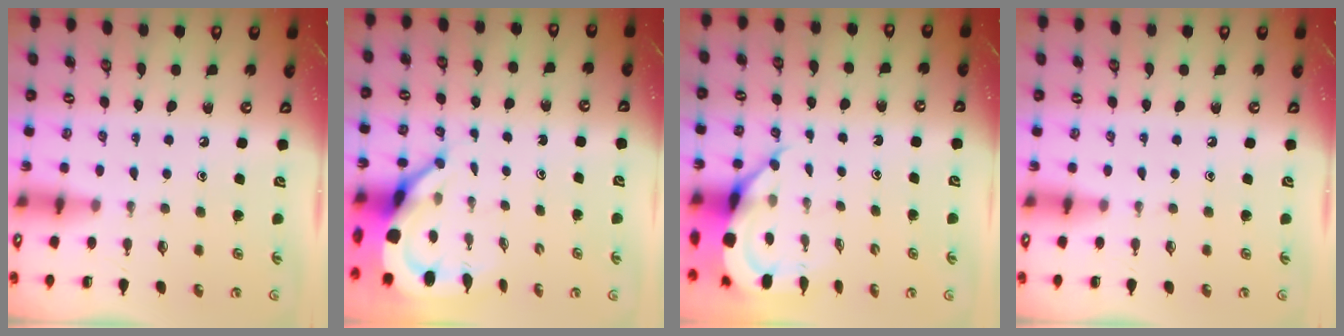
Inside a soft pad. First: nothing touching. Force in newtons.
{"total": 7.3, "press": 7.3, "slide": 1.0}
{"total": 6.7, "press": 6.7, "slide": 0.8}
{"total": 0.0}